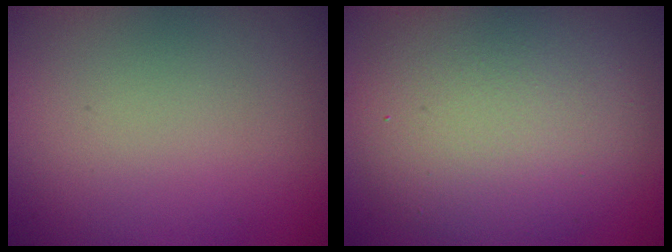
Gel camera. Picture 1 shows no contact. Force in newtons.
{"total": 9.3, "press": 9.3, "slide": 0.7}